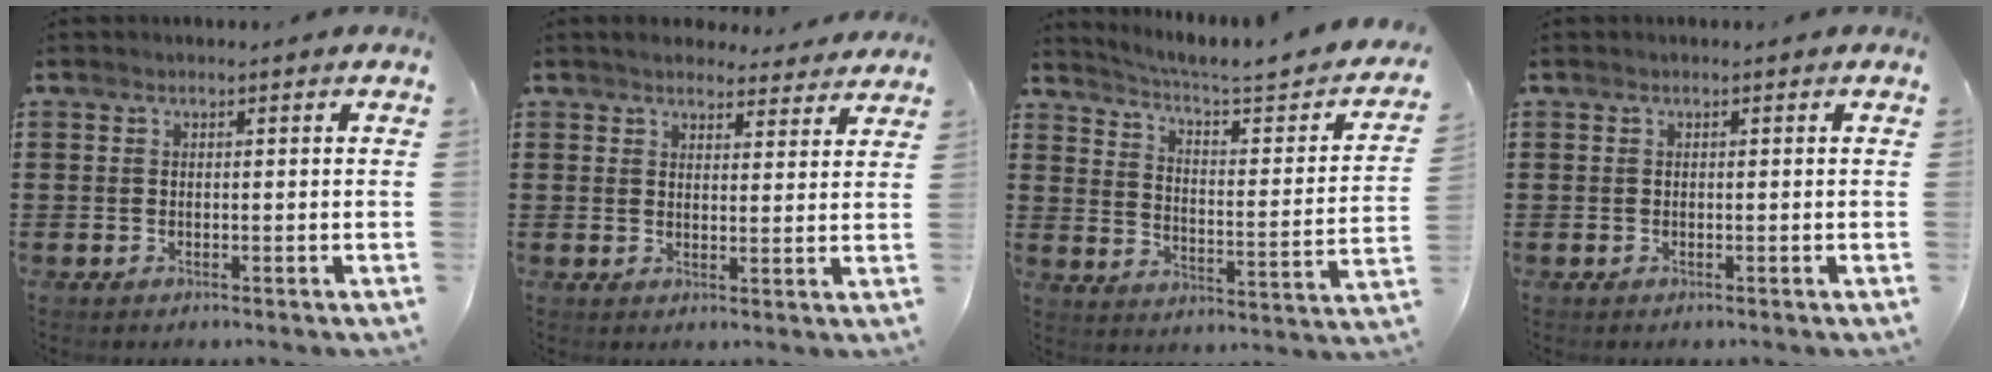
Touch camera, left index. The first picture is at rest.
{"total": 3.7, "force": [3.6, 0.6, 0.7], "torque": [-0.026, -0.012, 0.066]}
{"total": 3.4, "force": [2.6, 0.0, 2.3], "torque": [-0.062, -0.028, 0.030]}
{"total": 0.0}